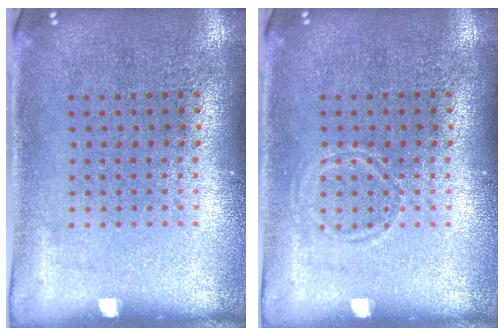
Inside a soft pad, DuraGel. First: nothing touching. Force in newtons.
{"total": 0.8, "press": 0.8, "slide": 0.1}